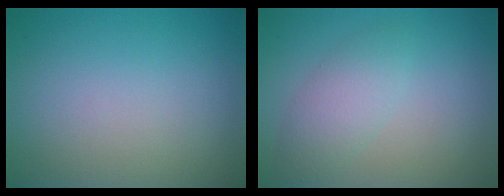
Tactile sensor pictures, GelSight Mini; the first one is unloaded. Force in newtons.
{"total": 2.7, "press": 2.7, "slide": 0.0}